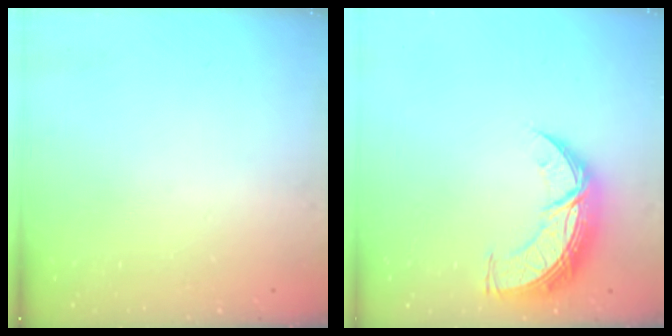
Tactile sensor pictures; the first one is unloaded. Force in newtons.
{"total": 10.7, "press": 10.6, "slide": 0.8}